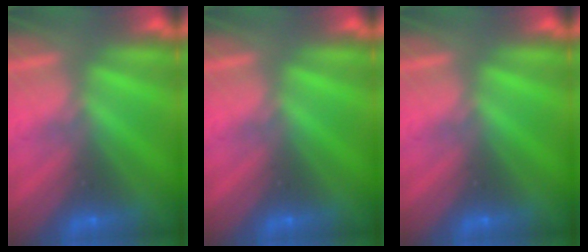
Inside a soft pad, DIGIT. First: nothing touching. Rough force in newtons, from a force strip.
{"total": 0.0}
{"total": 0.0}